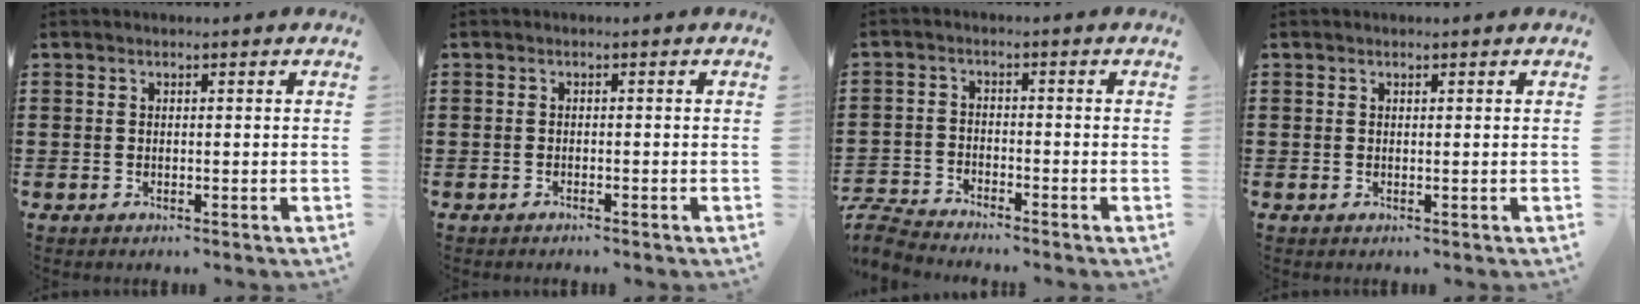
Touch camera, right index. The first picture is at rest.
{"total": 0.6, "force": [-0.6, 0.0, 0.2], "torque": [-0.006, -0.002, -0.012]}
{"total": 3.8, "force": [-3.8, 0.3, 0.4], "torque": [-0.025, -0.004, -0.083]}
{"total": 0.0}